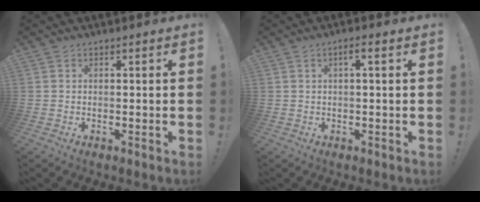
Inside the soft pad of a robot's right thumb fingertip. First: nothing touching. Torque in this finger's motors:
{"motor_torque": [-0.18, -0.12, -0.02, 0.00, 0.07]}